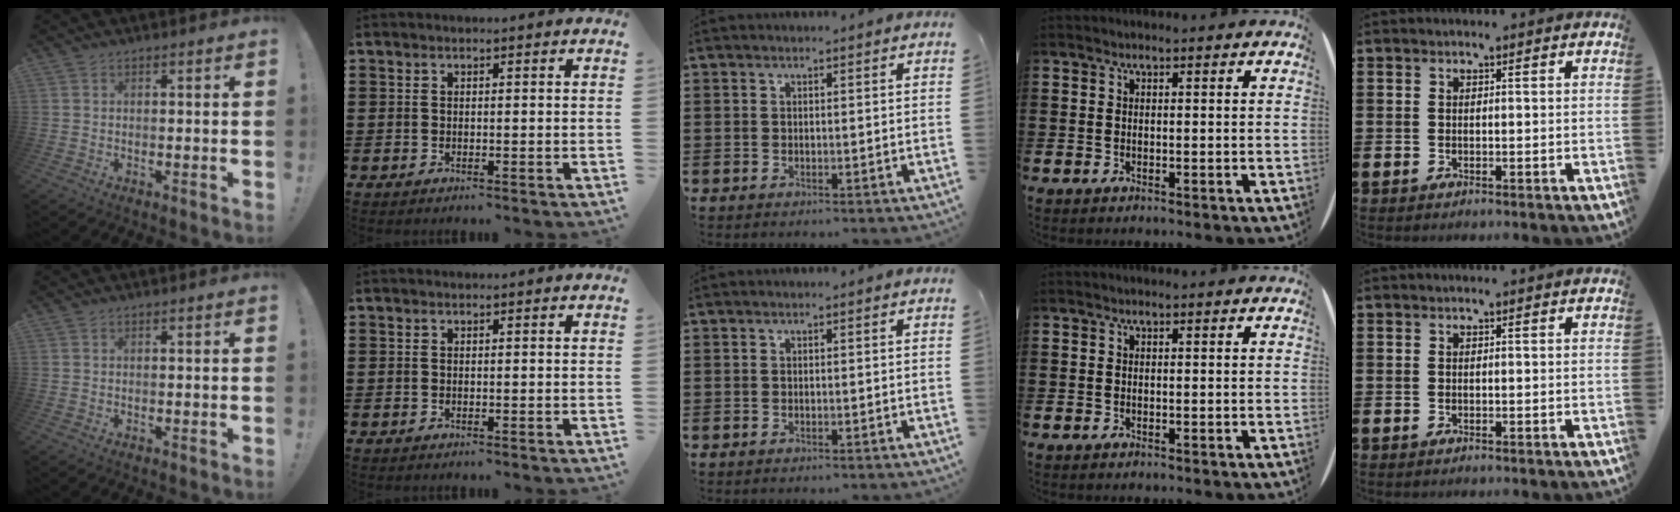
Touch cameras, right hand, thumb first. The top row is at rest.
{}